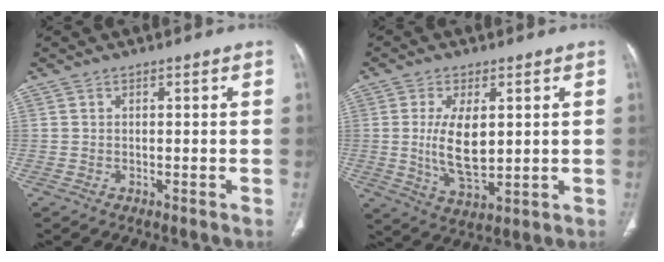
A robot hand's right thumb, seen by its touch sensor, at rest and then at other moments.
{"total": 10.0, "force": [1.1, 4.8, 8.7], "torque": [-0.153, -0.020, 0.030]}